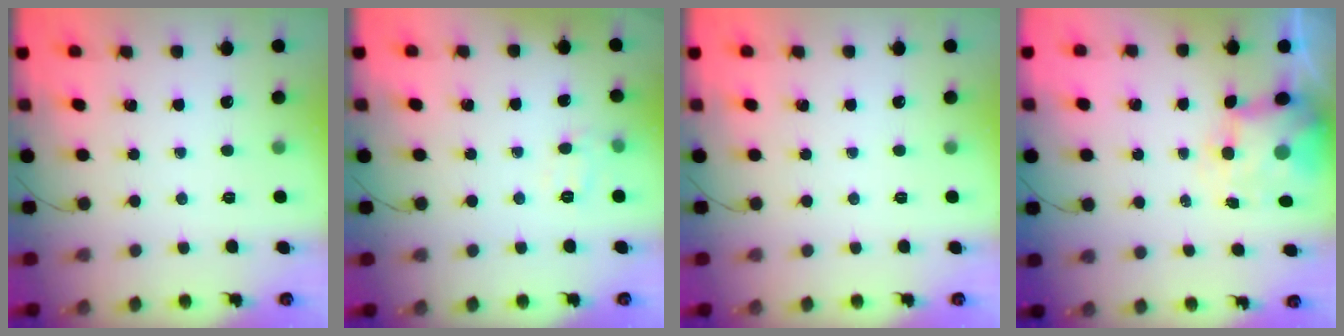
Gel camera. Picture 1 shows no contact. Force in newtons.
{"total": 6.9, "press": 6.8, "slide": 1.3}
{"total": 0.0}
{"total": 7.4, "press": 7.2, "slide": 1.6}